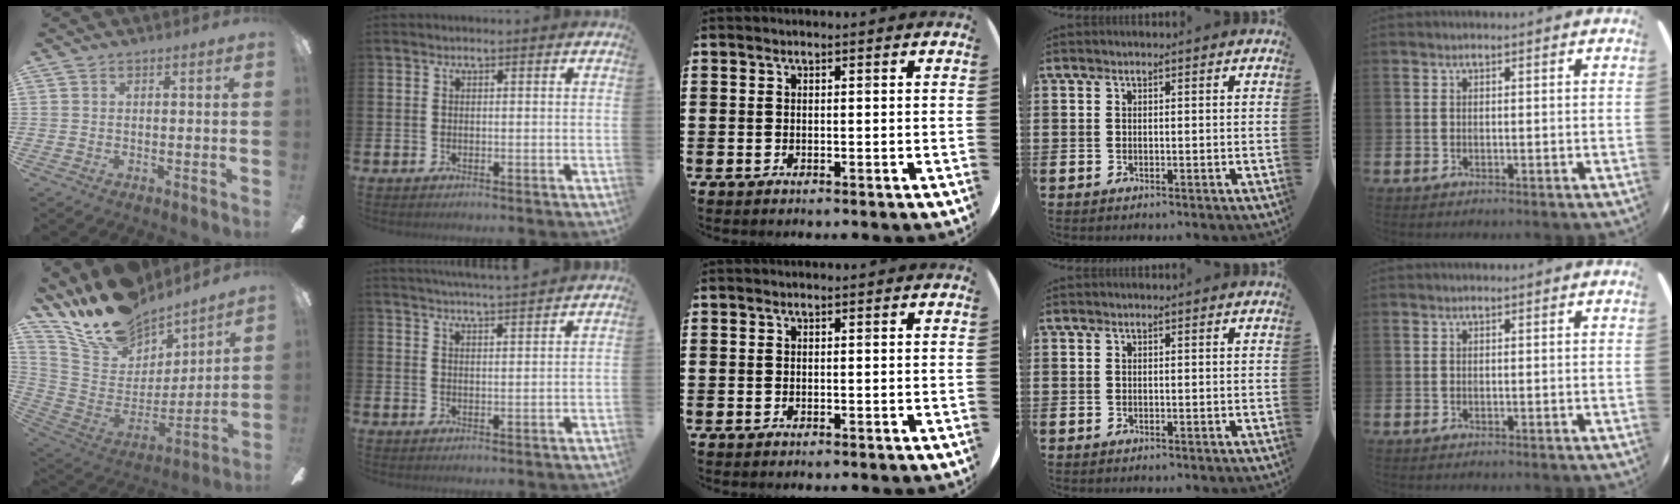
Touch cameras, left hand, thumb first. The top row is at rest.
{"thumb": {"total": 18.1, "force": [15.8, 7.3, 5.2], "torque": [-0.120, -0.120, 0.286]}, "index": {"total": 3.8, "force": [3.8, -0.6, 0.1], "torque": [-0.003, -0.022, 0.067]}}